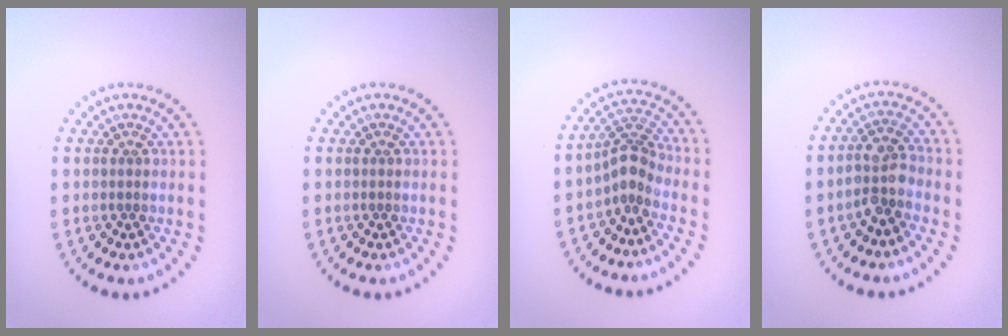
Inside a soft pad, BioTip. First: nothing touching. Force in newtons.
{"total": 0.0}
{"total": 2.8, "press": 2.1, "slide": 1.9}
{"total": 3.0, "press": 2.7, "slide": 1.2}